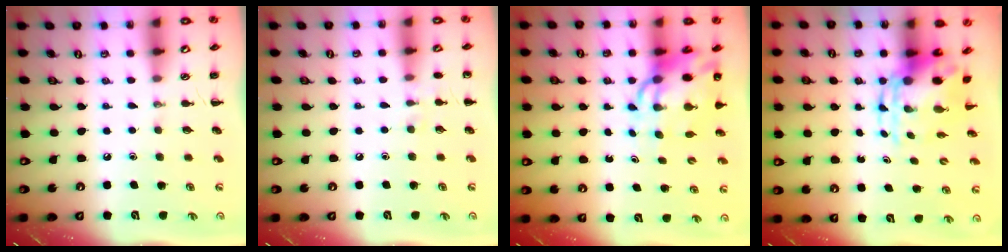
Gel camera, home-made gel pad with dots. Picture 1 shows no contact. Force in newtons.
{"total": 5.1, "press": 4.8, "slide": 1.6}
{"total": 11.5, "press": 11.1, "slide": 3.0}
{"total": 6.0, "press": 5.8, "slide": 1.3}